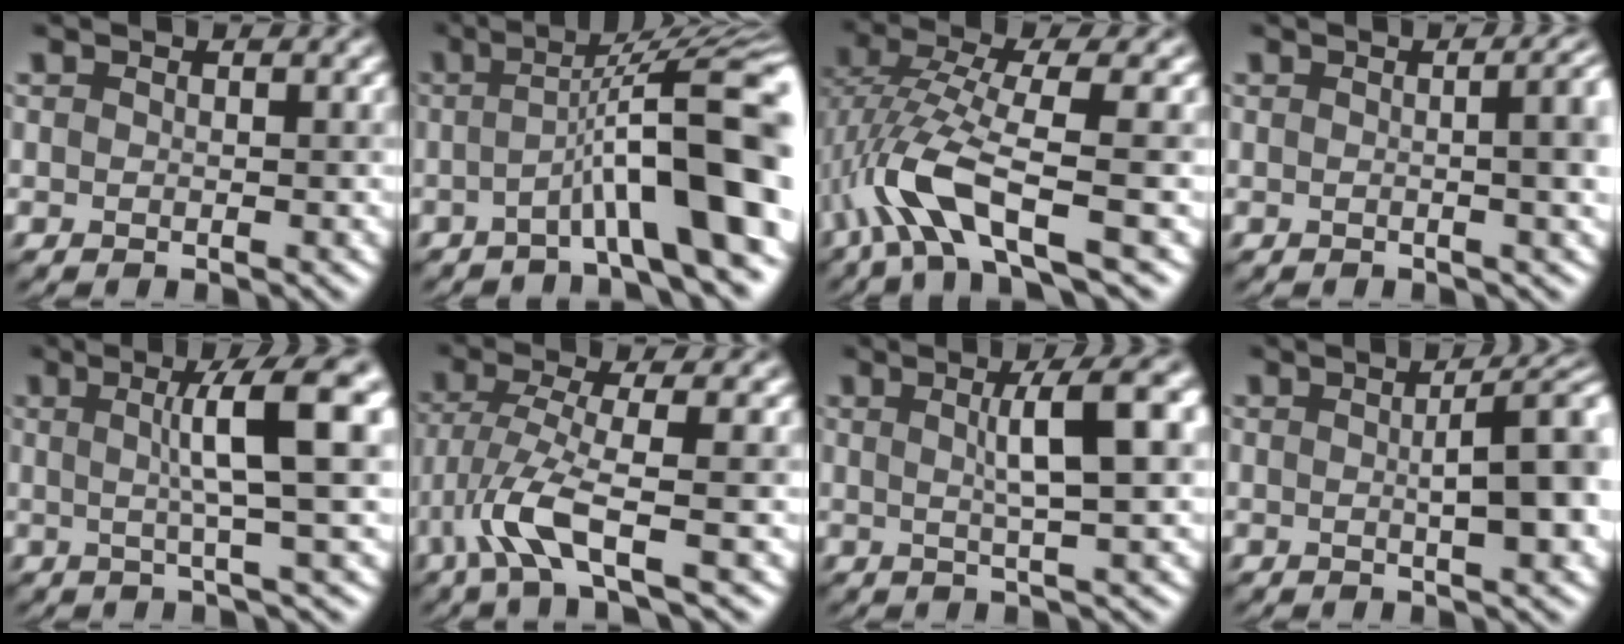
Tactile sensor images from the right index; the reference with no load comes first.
{"total": 10.4, "force": [-1.8, 1.5, 10.1], "torque": [-0.126, 0.025, -0.036]}
{"total": 6.6, "force": [-2.0, 1.5, 6.1], "torque": [-0.128, 0.004, -0.041]}
{"total": 7.4, "force": [0.5, 3.4, 6.5], "torque": [-0.014, 0.029, -0.003]}
{"total": 8.0, "force": [1.7, 1.1, 7.7], "torque": [-0.094, 0.018, 0.027]}
{"total": 4.5, "force": [-2.1, 0.5, 4.0], "torque": [-0.088, -0.001, -0.044]}
{"total": 6.4, "force": [1.4, 1.2, 6.2], "torque": [-0.070, 0.016, 0.022]}
{"total": 7.3, "force": [0.8, 2.0, 7.0], "torque": [-0.051, 0.022, 0.004]}